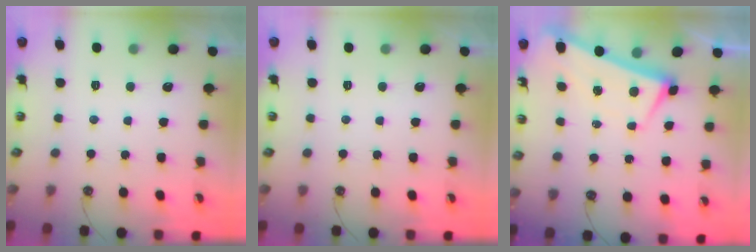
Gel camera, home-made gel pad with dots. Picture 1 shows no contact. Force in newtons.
{"total": 0.0}
{"total": 1.5, "press": 0.6, "slide": 1.4}